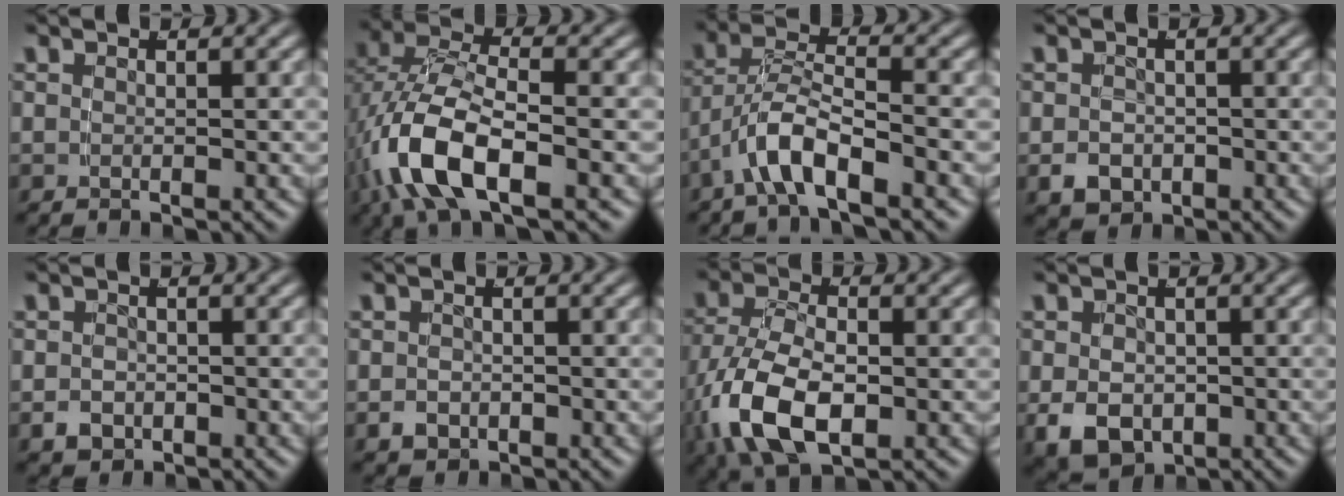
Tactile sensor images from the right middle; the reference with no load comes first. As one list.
[{"total": 8.1, "force": [-1.3, 4.1, 6.9], "torque": [-0.156, -0.024, -0.009]}, {"total": 4.4, "force": [-1.4, 2.2, 3.5], "torque": [-0.075, -0.005, -0.026]}, {"total": 2.4, "force": [-0.8, 2.0, 1.1], "torque": [-0.018, -0.013, -0.008]}, {"total": 1.4, "force": [-0.5, 1.2, 0.6], "torque": [-0.011, -0.007, -0.006]}, {"total": 1.1, "force": [-0.4, 0.9, 0.5], "torque": [-0.010, -0.005, -0.004]}, {"total": 8.2, "force": [-1.7, 5.0, 6.2], "torque": [-0.156, -0.037, -0.004]}, {"total": 5.4, "force": [-1.6, 4.3, 2.9], "torque": [-0.064, -0.030, -0.014]}]